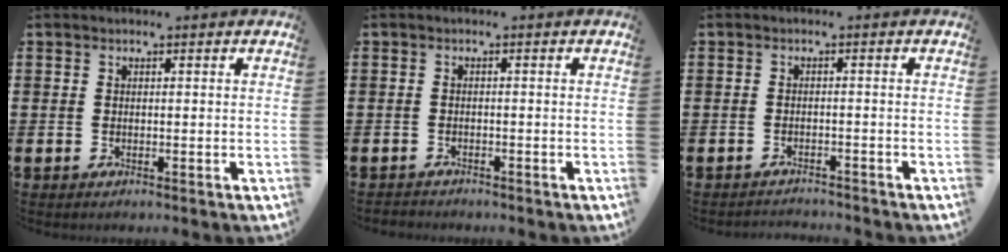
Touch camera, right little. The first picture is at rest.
{"total": 0.8, "force": [-0.7, 0.2, -0.1], "torque": [0.000, 0.001, -0.016]}
{"total": 1.4, "force": [-1.3, -0.1, -0.1], "torque": [-0.002, 0.004, -0.029]}